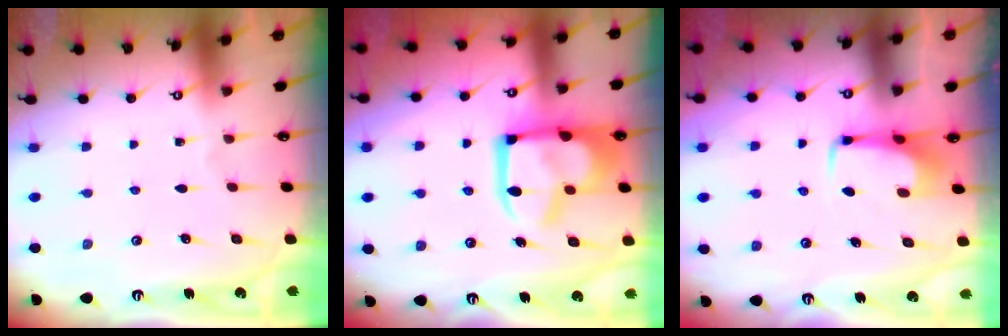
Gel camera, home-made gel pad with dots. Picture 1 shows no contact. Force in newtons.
{"total": 17.0, "press": 16.9, "slide": 2.0}
{"total": 3.0, "press": 2.9, "slide": 0.4}